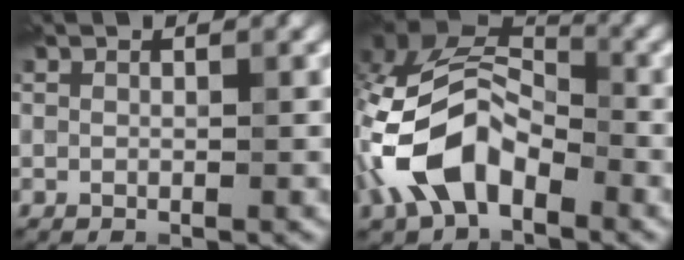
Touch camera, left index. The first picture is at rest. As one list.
[{"total": 10.5, "force": [-4.3, 6.0, 7.4], "torque": [-0.168, 0.006, -0.093]}]